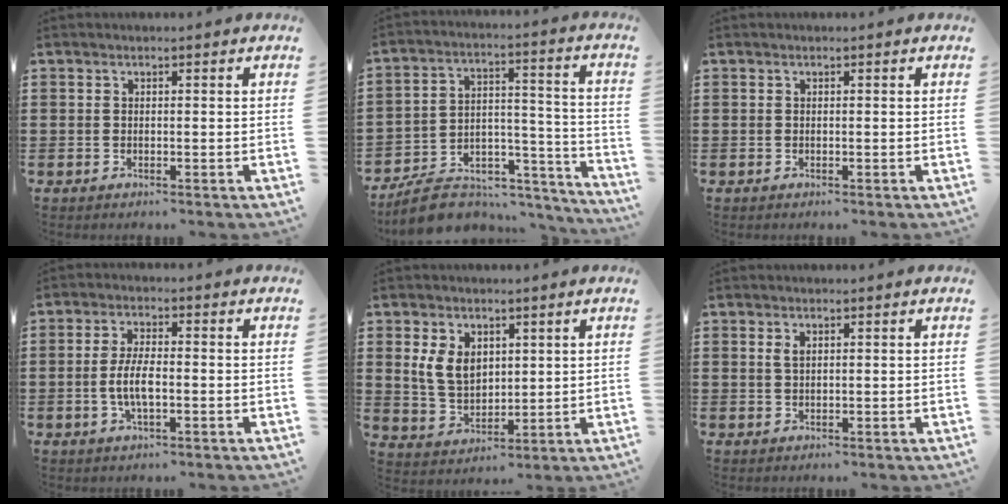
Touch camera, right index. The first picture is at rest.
{"total": 8.8, "force": [-7.5, 3.5, 3.1], "torque": [-0.059, 0.021, -0.142]}
{"total": 0.0}
{"total": 4.9, "force": [-1.0, 1.6, 4.5], "torque": [-0.107, -0.004, -0.028]}
{"total": 6.7, "force": [2.1, 4.8, 4.1], "torque": [-0.110, 0.010, 0.035]}
{"total": 1.4, "force": [0.6, 0.7, 1.0], "torque": [-0.023, 0.004, 0.011]}